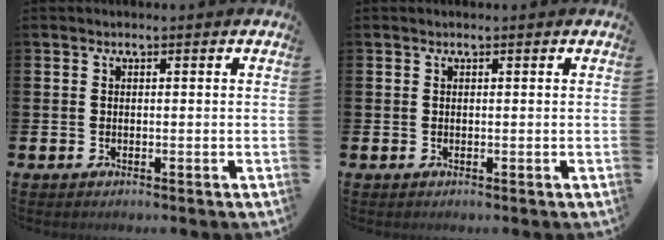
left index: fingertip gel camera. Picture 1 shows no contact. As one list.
[{"total": 0.0}]